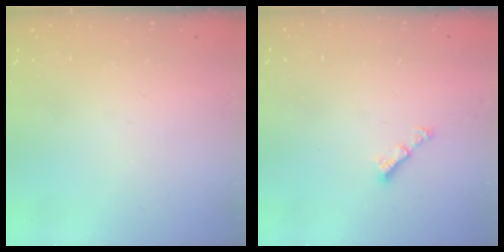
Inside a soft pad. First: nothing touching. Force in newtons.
{"total": 3.0, "press": 2.9, "slide": 0.5}